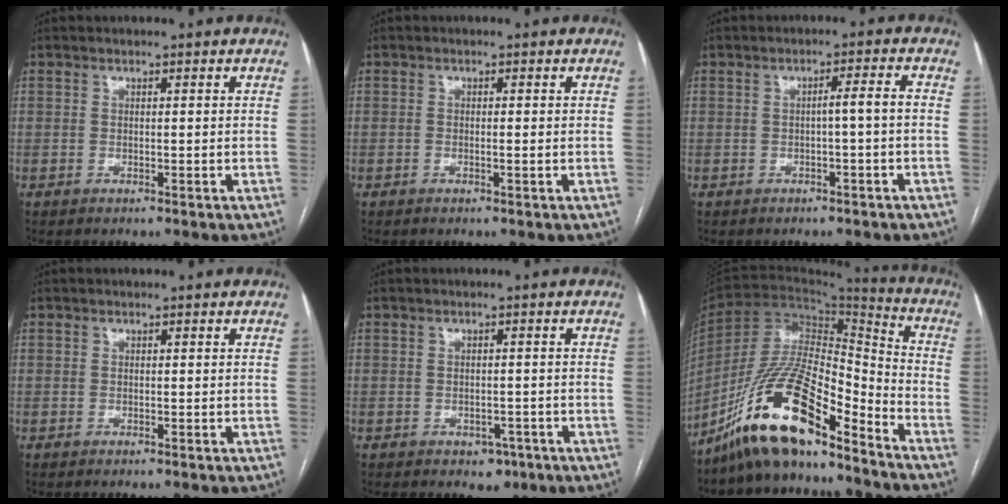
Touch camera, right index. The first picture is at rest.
{"total": 0.6, "force": [-0.2, 0.0, 0.6], "torque": [-0.012, 0.000, -0.003]}
{"total": 2.4, "force": [-0.7, -0.3, 2.3], "torque": [-0.032, 0.008, -0.009]}
{"total": 0.0}
{"total": 2.7, "force": [-1.5, 1.9, 1.1], "torque": [-0.005, 0.005, -0.012]}
{"total": 17.1, "force": [-12.7, 4.1, 10.7], "torque": [-0.195, 0.019, -0.230]}